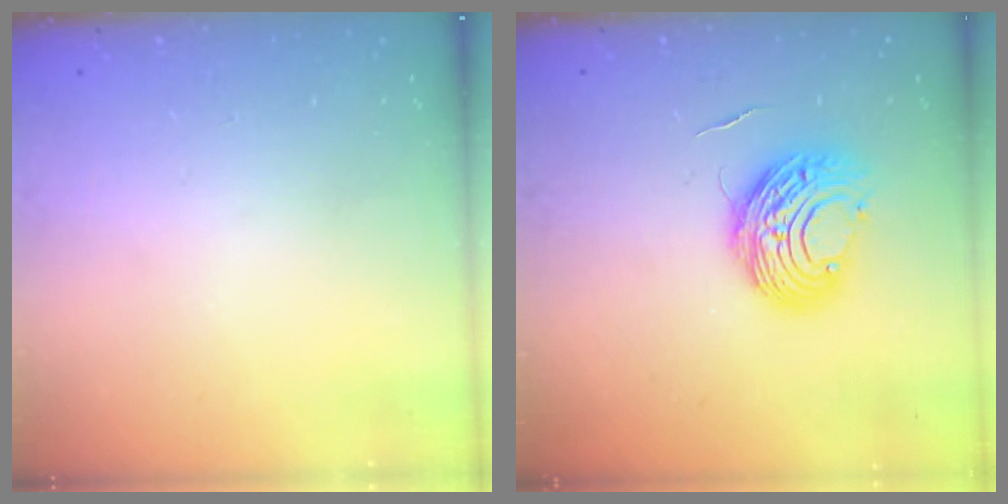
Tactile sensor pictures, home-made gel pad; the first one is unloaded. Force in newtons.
{"total": 10.1, "press": 10.1, "slide": 0.8}